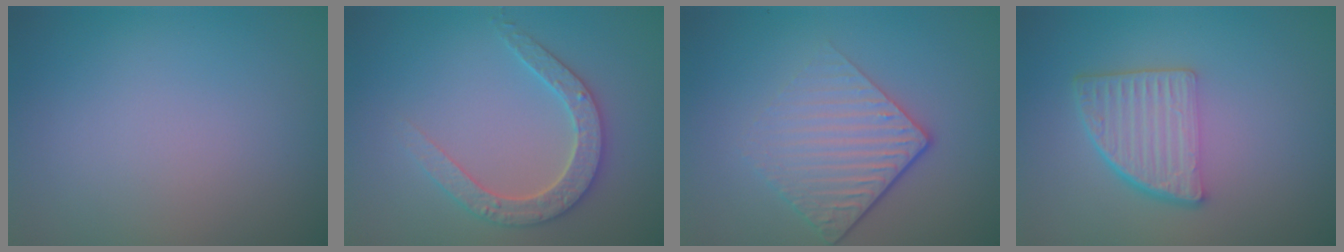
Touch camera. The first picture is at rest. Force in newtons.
{"total": 3.0, "press": 2.9, "slide": 0.6}
{"total": 4.4, "press": 2.9, "slide": 3.4}
{"total": 4.8, "press": 3.3, "slide": 3.5}